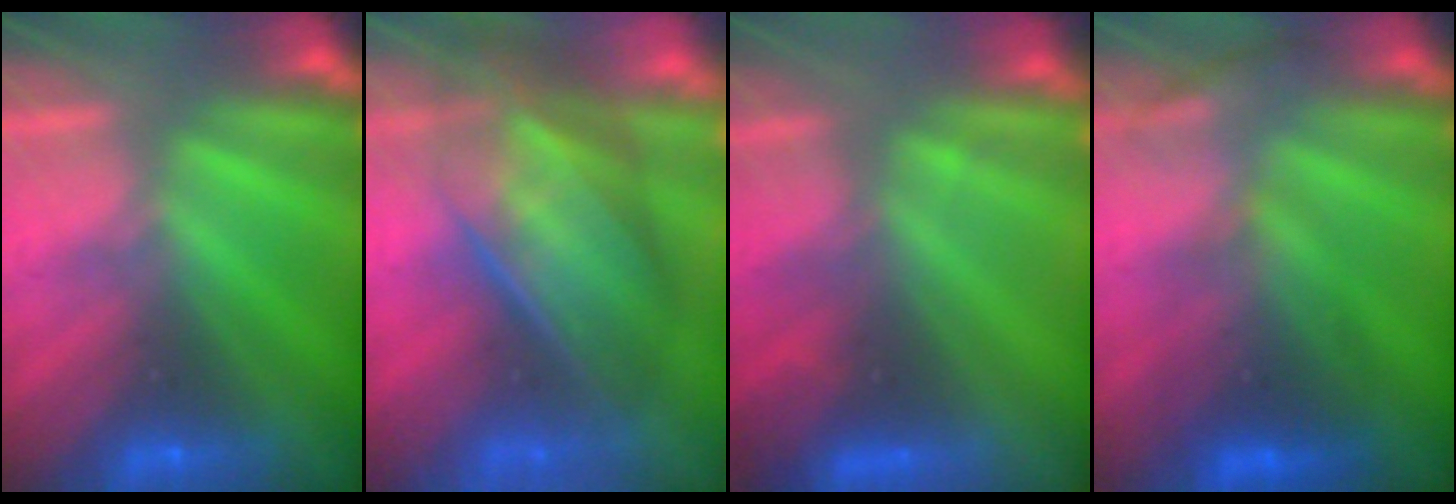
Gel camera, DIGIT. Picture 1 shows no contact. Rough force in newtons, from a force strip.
{"total": 7.6}
{"total": 3.8}
{"total": 2.6}